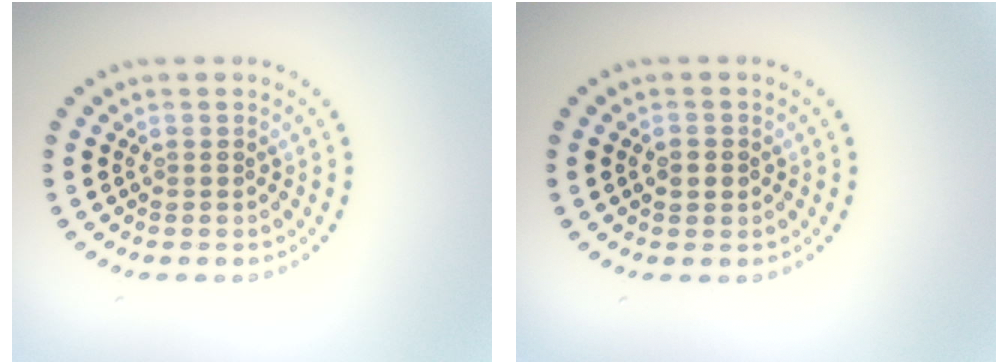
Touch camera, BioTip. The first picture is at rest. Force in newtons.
{"total": 1.0, "press": 0.9, "slide": 0.2}